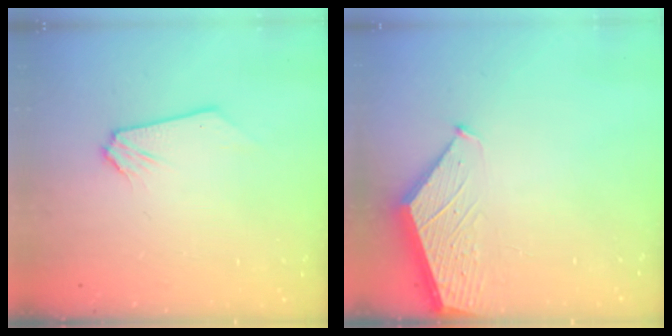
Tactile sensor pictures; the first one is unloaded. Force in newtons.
{"total": 1.5, "press": 1.5, "slide": 0.2}